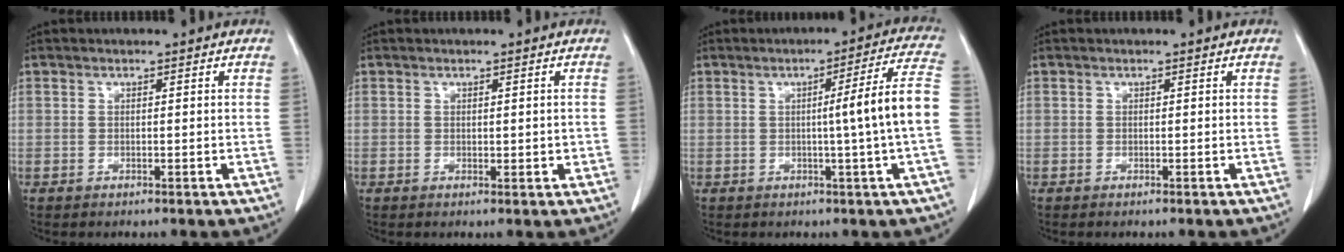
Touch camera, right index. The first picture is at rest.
{"total": 1.7, "force": [0.1, 0.8, 1.5], "torque": [-0.021, -0.004, 0.006]}
{"total": 10.2, "force": [-0.8, -2.0, 10.0], "torque": [-0.132, 0.007, -0.011]}
{"total": 0.0}